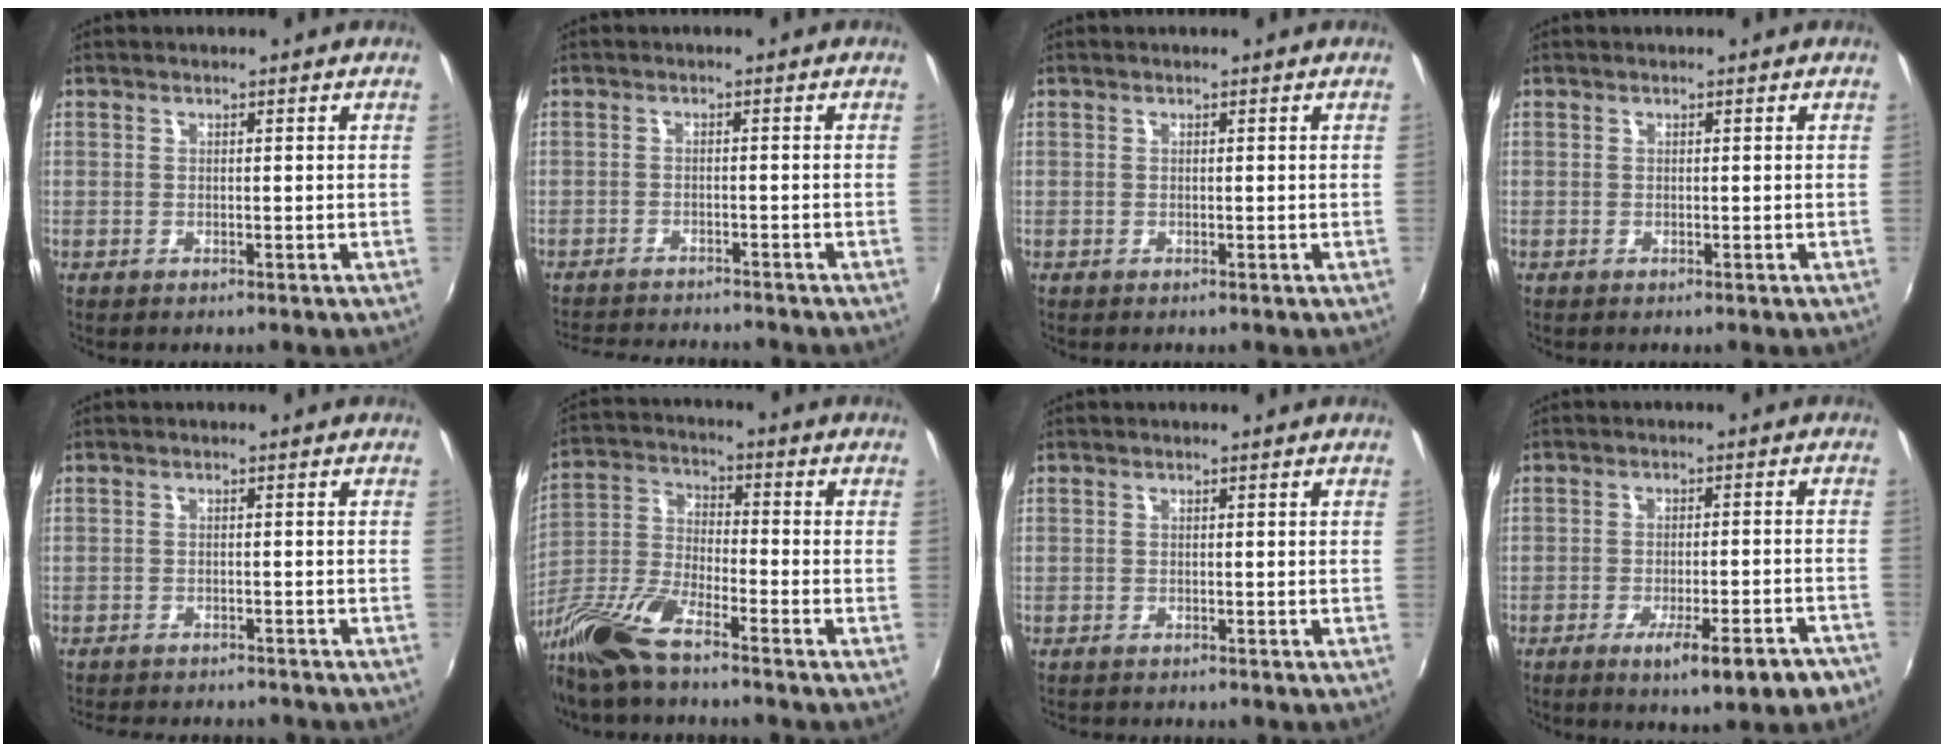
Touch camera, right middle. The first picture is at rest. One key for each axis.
{"total": 9.0, "fx": -8.5, "fy": 1.3, "fz": 2.8, "tx": -0.074, "ty": -0.009, "tz": -0.131}
{"total": 0.0}
{"total": 0.0}
{"total": 8.4, "fx": -7.6, "fy": 2.0, "fz": 2.8, "tx": -0.071, "ty": -0.016, "tz": -0.111}
{"total": 13.9, "fx": -10.4, "fy": 2.9, "fz": 8.8, "tx": -0.200, "ty": -0.021, "tz": -0.213}
{"total": 1.3, "fx": -1.3, "fy": 0.3, "fz": 0.2, "tx": -0.007, "ty": -0.008, "tz": -0.020}
{"total": 9.7, "fx": -6.2, "fy": 1.6, "fz": 7.2, "tx": -0.117, "ty": -0.021, "tz": -0.082}